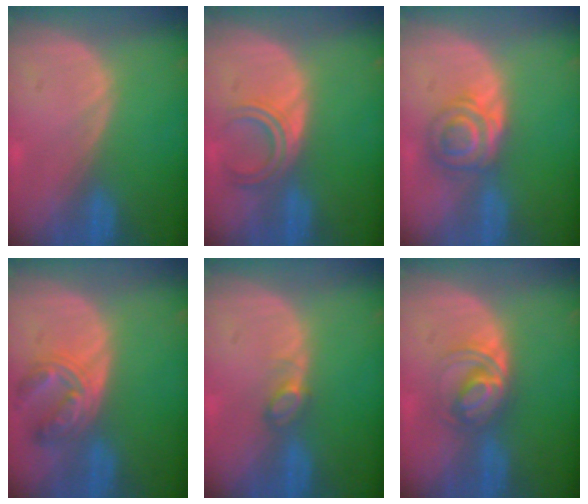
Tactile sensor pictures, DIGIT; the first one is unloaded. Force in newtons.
{"total": 4.4, "press": 4.1, "slide": 1.6}
{"total": 5.8, "press": 5.4, "slide": 2.1}
{"total": 6.1, "press": 6.0, "slide": 0.7}
{"total": 2.2, "press": 2.2, "slide": 0.3}
{"total": 5.7, "press": 5.4, "slide": 1.7}